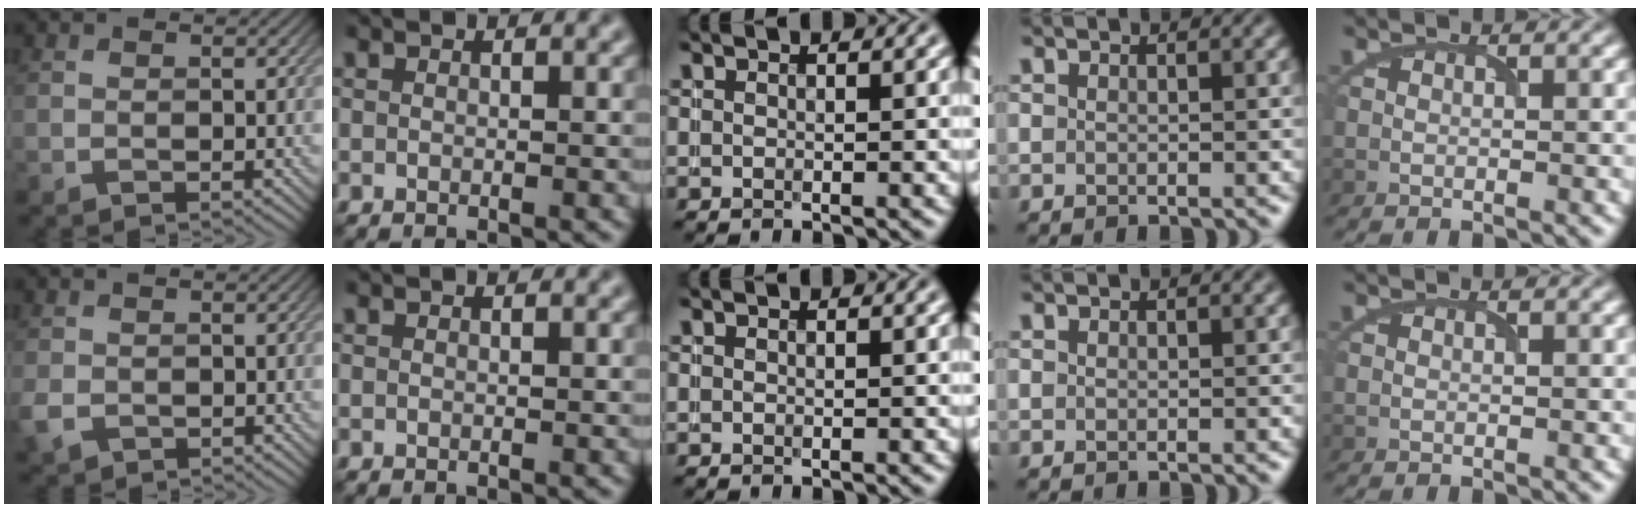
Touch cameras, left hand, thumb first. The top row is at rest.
{"thumb": {"total": 2.8, "force": [-1.0, 2.2, 1.5], "torque": [-0.044, -0.014, -0.022]}}